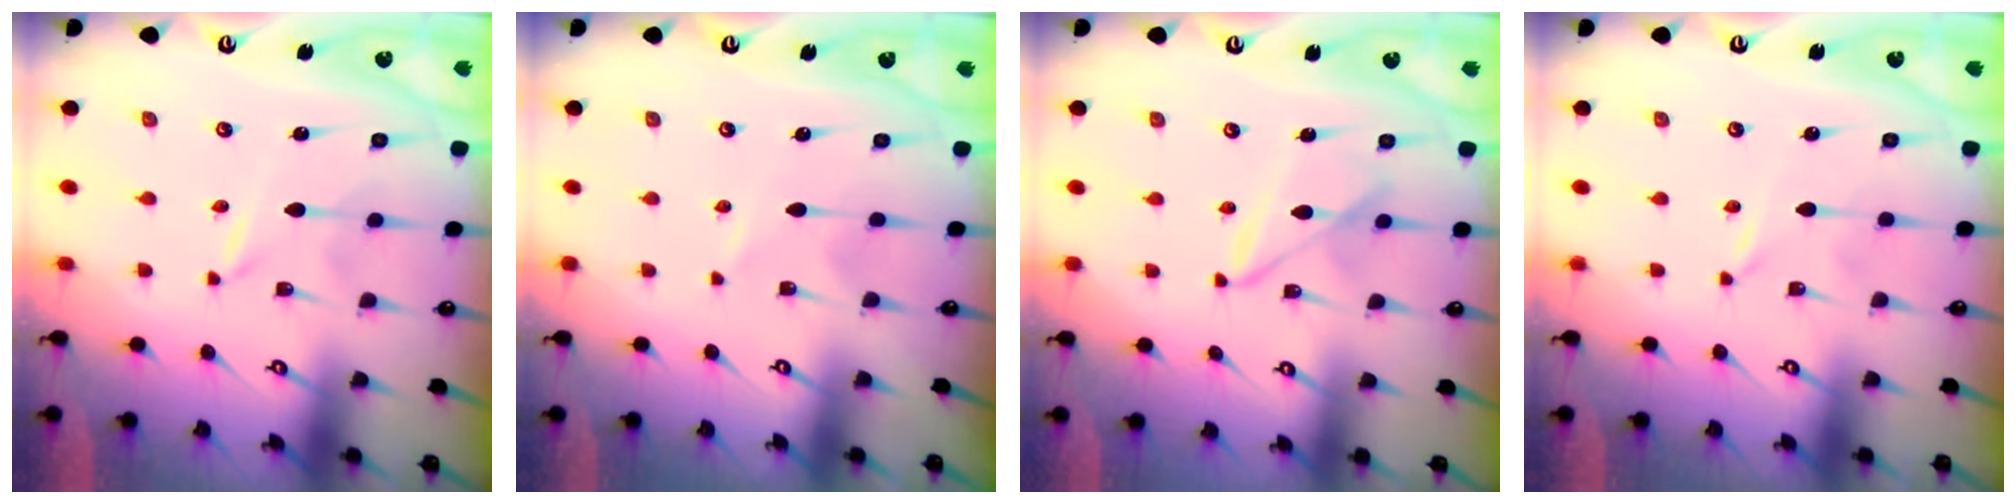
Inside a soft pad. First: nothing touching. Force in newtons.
{"total": 1.6, "press": 1.6, "slide": 0.2}
{"total": 7.0, "press": 7.0, "slide": 0.4}
{"total": 0.0}